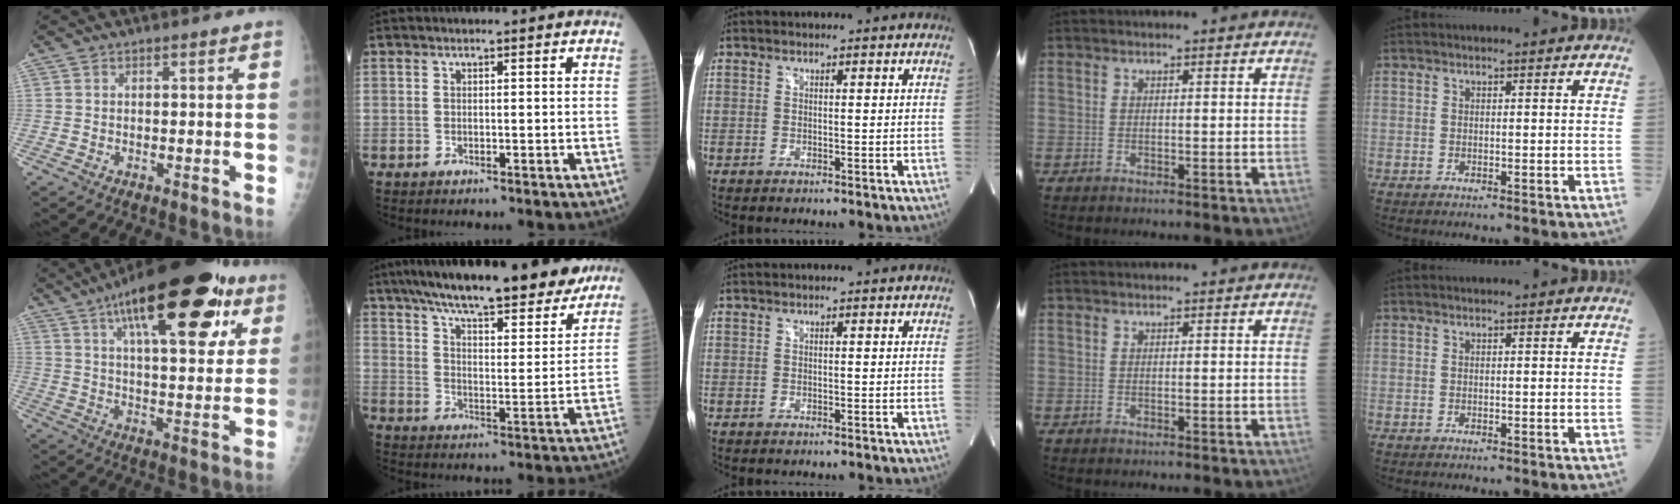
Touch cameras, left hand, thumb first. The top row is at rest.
{"thumb": {"total": 26.8, "force": [13.4, 10.0, 20.9], "torque": [-0.286, -0.009, 0.198]}, "index": {"total": 23.7, "force": [20.0, 4.4, 12.0], "torque": [-0.190, 0.008, 0.279]}}